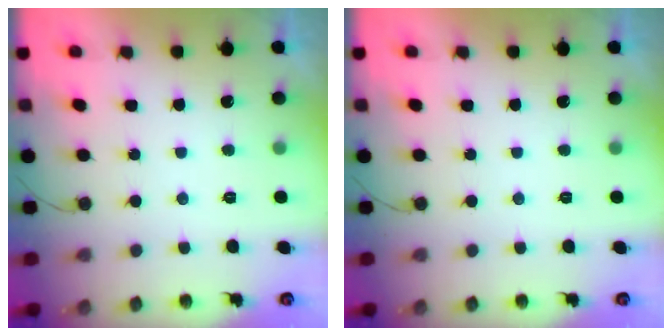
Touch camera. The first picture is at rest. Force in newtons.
{"total": 0.0}